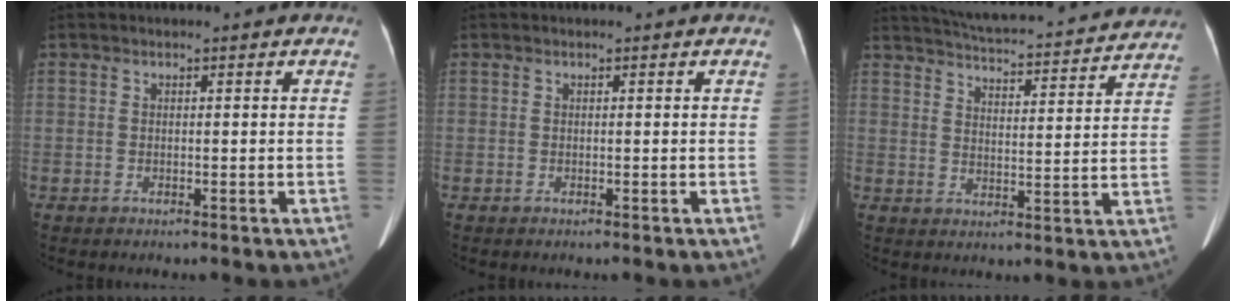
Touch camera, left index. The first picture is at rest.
{"total": 0.0}
{"total": 23.6, "force": [21.9, 3.6, 8.0], "torque": [-0.133, -0.007, 0.280]}